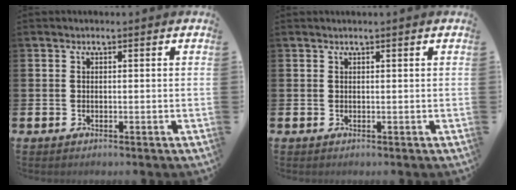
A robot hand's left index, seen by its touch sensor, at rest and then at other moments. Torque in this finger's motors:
{"motor_torque": [0.14, -0.92, -0.29, 0.02]}